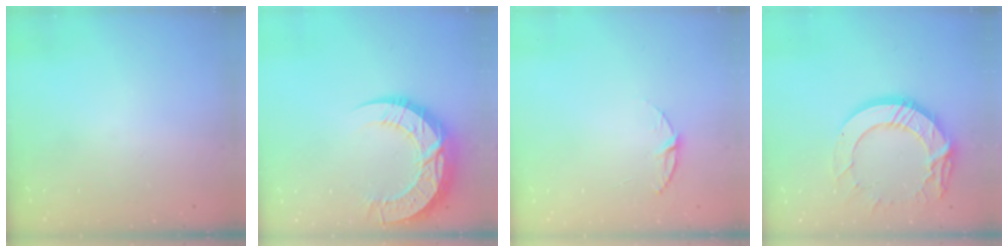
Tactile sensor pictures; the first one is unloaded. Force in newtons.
{"total": 16.5, "press": 16.5, "slide": 1.2}
{"total": 5.9, "press": 5.8, "slide": 0.6}
{"total": 15.1, "press": 15.1, "slide": 0.9}